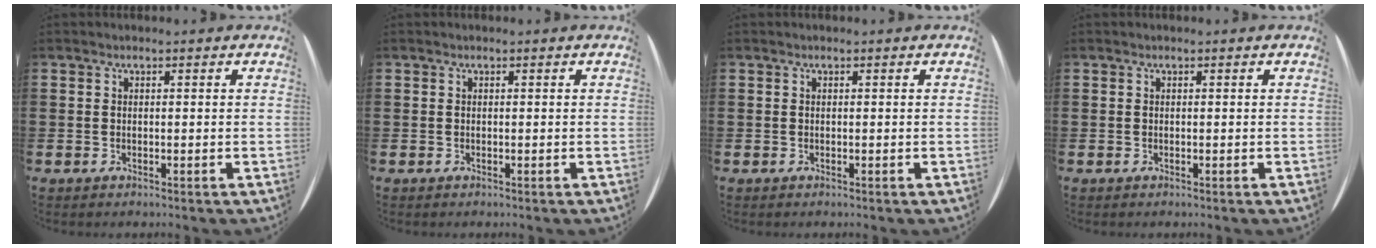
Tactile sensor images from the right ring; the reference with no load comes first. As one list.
[{"total": 0.0}, {"total": 0.0}, {"total": 0.0}]